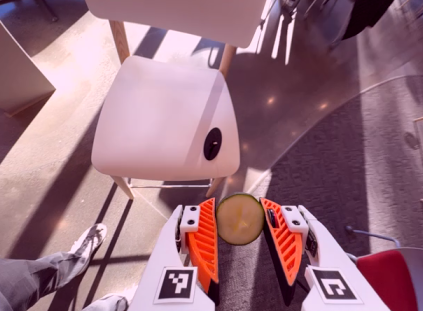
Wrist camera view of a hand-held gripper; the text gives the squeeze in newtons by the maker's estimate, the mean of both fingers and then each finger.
{"total": 9.6, "left": 9.7, "right": 9.6}